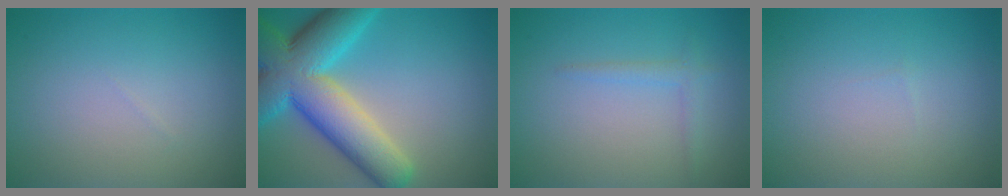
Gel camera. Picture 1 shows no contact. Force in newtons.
{"total": 12.0, "press": 11.9, "slide": 0.7}
{"total": 1.3, "press": 1.3, "slide": 0.1}
{"total": 0.0}